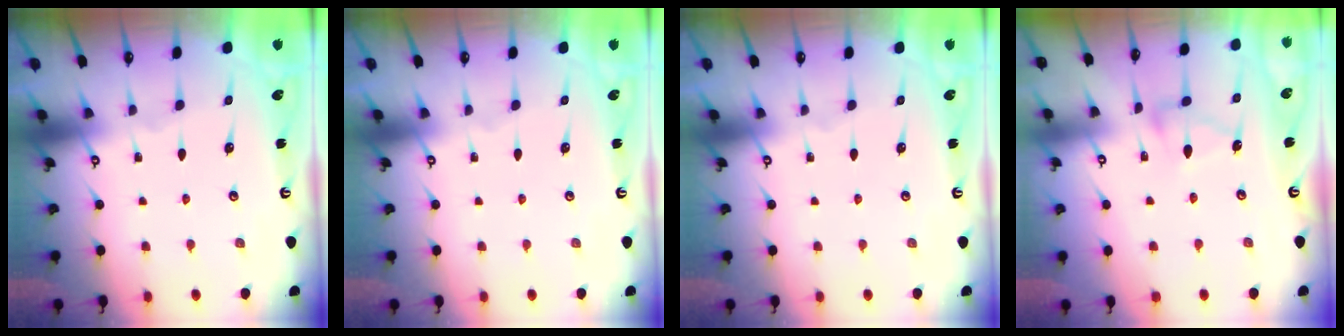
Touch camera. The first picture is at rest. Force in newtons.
{"total": 0.0}
{"total": 0.0}
{"total": 7.4, "press": 7.4, "slide": 0.5}